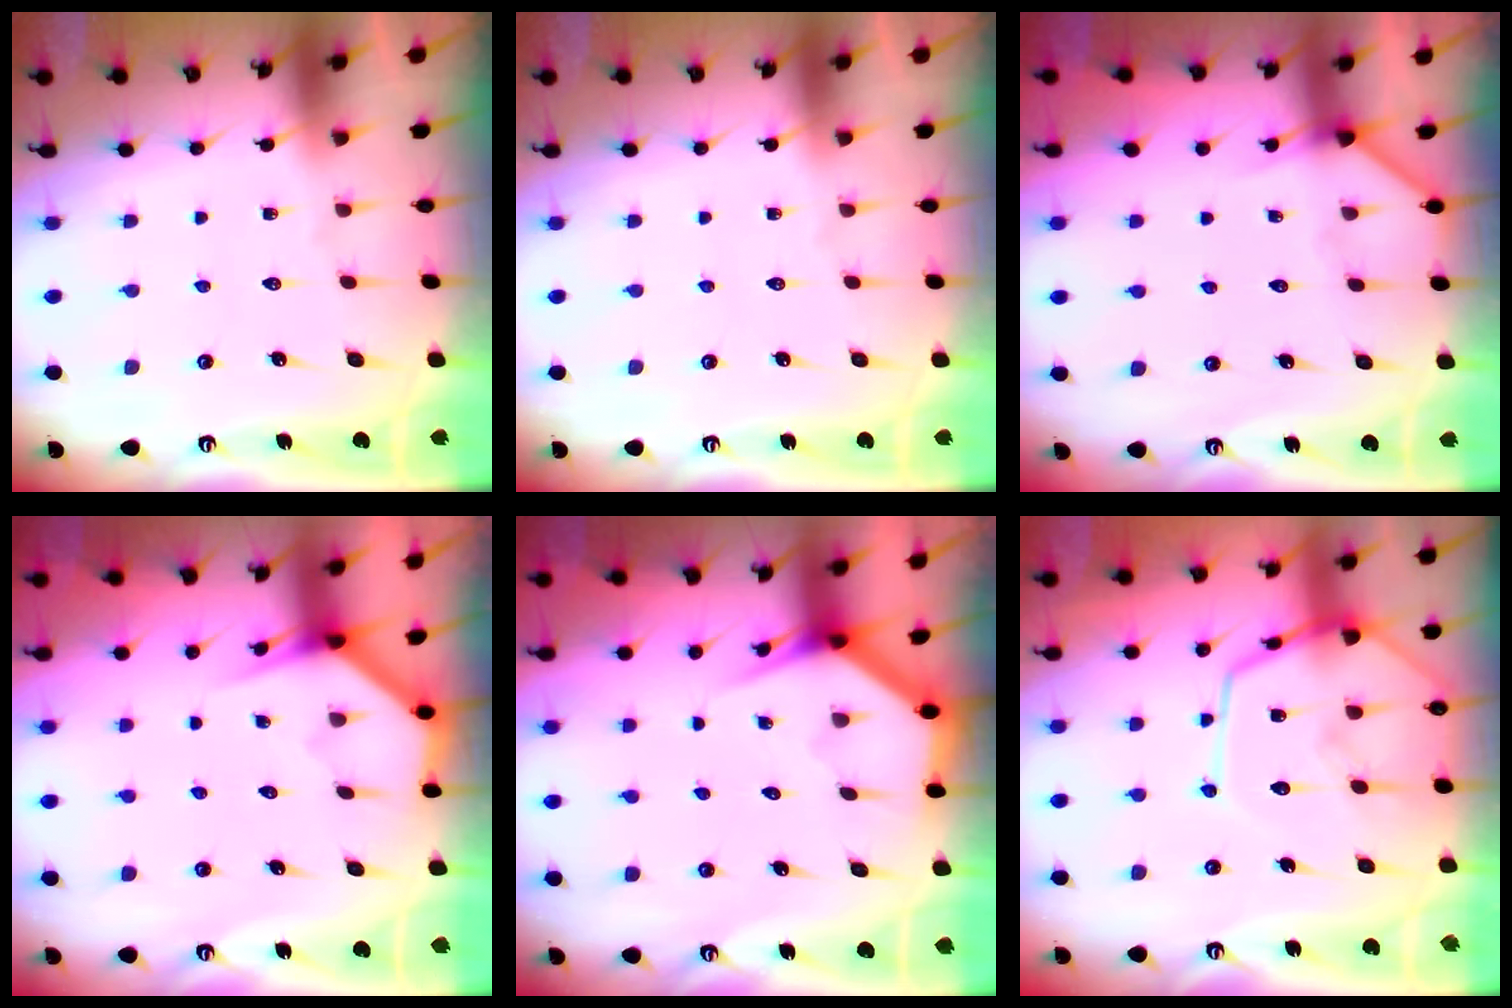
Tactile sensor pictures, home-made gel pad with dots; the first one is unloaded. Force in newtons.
{"total": 0.0}
{"total": 5.3, "press": 5.3, "slide": 0.5}
{"total": 3.9, "press": 3.9, "slide": 0.3}
{"total": 3.4, "press": 3.4, "slide": 0.2}
{"total": 13.7, "press": 13.7, "slide": 1.2}